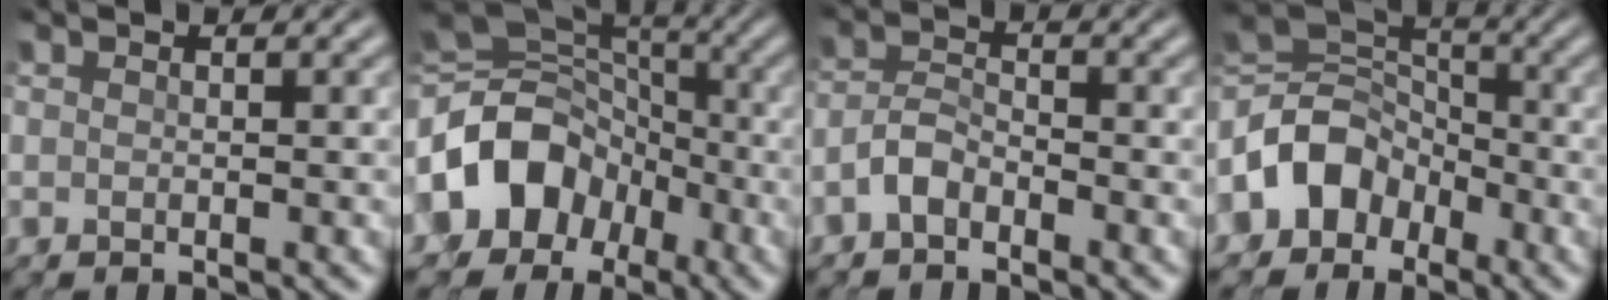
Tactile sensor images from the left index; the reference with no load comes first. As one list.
[{"total": 9.9, "force": [-3.1, 7.6, 5.5], "torque": [-0.113, 0.005, -0.064]}, {"total": 2.3, "force": [-1.6, 0.8, 1.3], "torque": [-0.030, 0.013, -0.039]}, {"total": 6.1, "force": [-2.9, 4.6, 2.9], "torque": [-0.044, 0.018, -0.066]}]